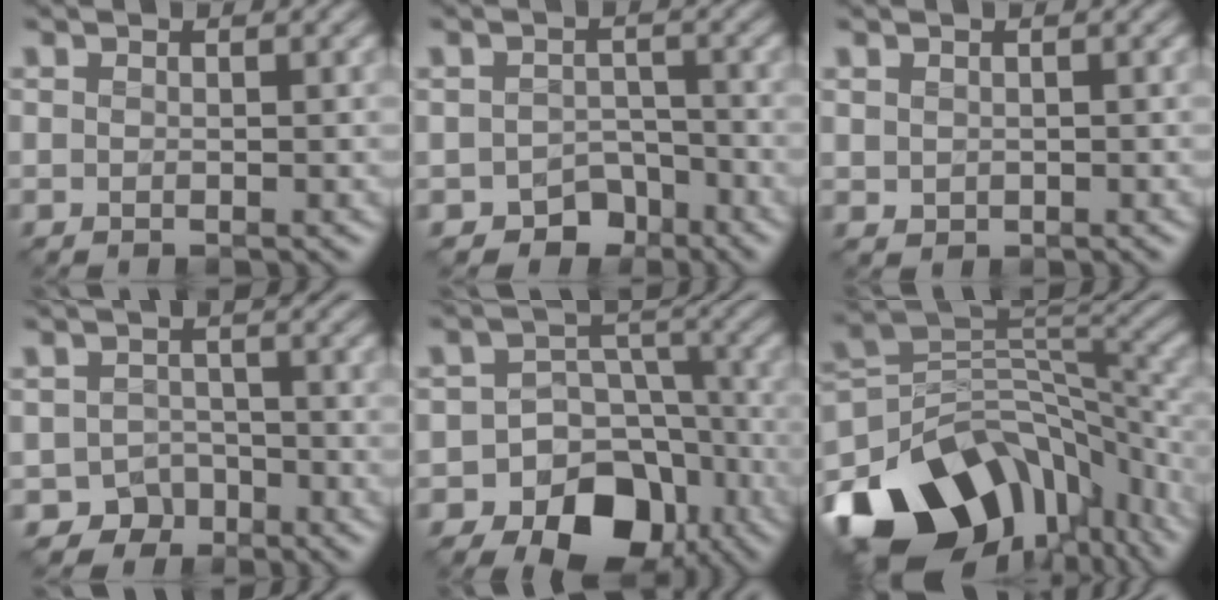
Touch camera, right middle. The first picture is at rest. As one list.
[{"total": 3.1, "force": [-2.2, 2.0, 0.8], "torque": [-0.002, 0.000, -0.033]}, {"total": 0.7, "force": [0.2, 0.6, 0.1], "torque": [-0.006, -0.002, 0.007]}, {"total": 3.3, "force": [-2.4, 2.2, 0.2], "torque": [0.009, -0.001, -0.038]}, {"total": 12.1, "force": [-6.7, 9.2, 4.2], "torque": [-0.043, -0.013, -0.128]}, {"total": 14.6, "force": [-7.6, 9.6, 8.0], "torque": [-0.160, -0.005, -0.118]}]